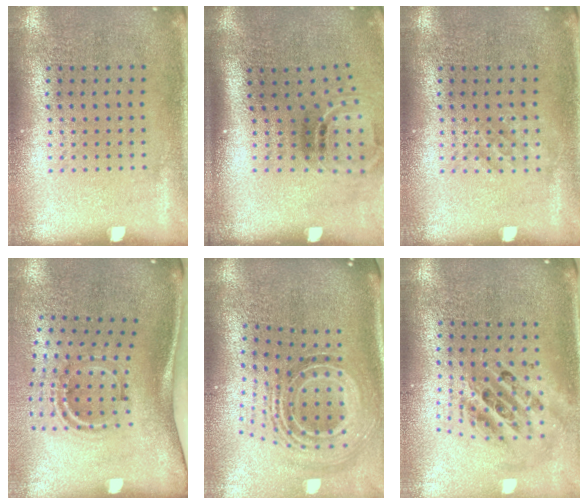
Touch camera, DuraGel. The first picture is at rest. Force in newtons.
{"total": 1.7, "press": 1.0, "slide": 1.3}
{"total": 1.0, "press": 1.0, "slide": 0.2}
{"total": 1.6, "press": 1.1, "slide": 1.1}
{"total": 2.0, "press": 1.5, "slide": 1.3}
{"total": 2.2, "press": 1.7, "slide": 1.4}